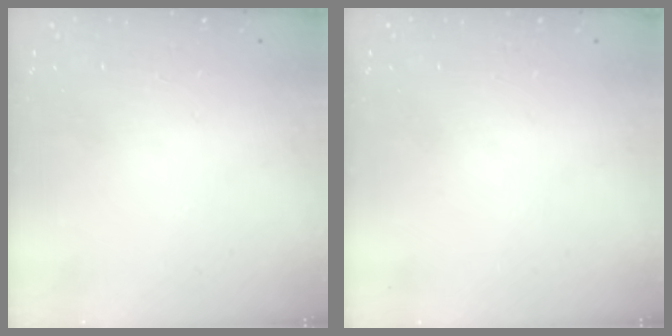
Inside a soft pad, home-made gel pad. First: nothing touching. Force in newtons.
{"total": 0.0}